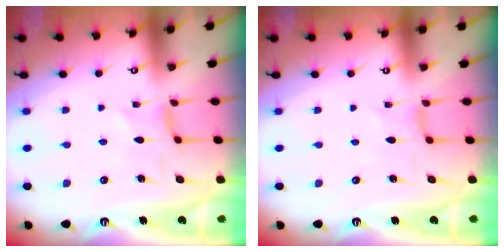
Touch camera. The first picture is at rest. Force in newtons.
{"total": 0.8, "press": 0.7, "slide": 0.1}